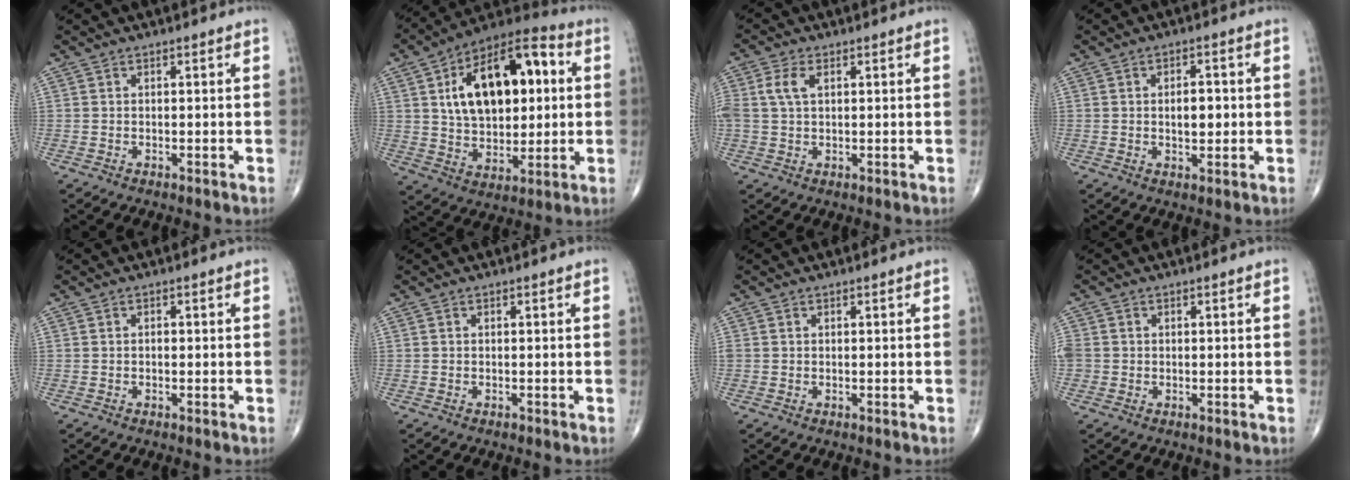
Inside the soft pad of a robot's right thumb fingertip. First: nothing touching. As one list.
[{"total": 22.7, "force": [4.7, 12.6, 18.2], "torque": [-0.259, 0.017, 0.073]}, {"total": 4.7, "force": [1.3, 2.6, 3.7], "torque": [-0.096, 0.012, 0.026]}, {"total": 4.4, "force": [0.1, 2.4, 3.7], "torque": [-0.046, 0.002, 0.001]}, {"total": 0.6, "force": [-0.1, 0.4, 0.4], "torque": [-0.006, 0.001, -0.005]}, {"total": 0.0}, {"total": 0.5, "force": [0.1, 0.5, 0.2], "torque": [0.001, 0.002, 0.001]}, {"total": 3.0, "force": [-0.1, 2.7, 1.2], "torque": [-0.027, 0.006, -0.001]}]